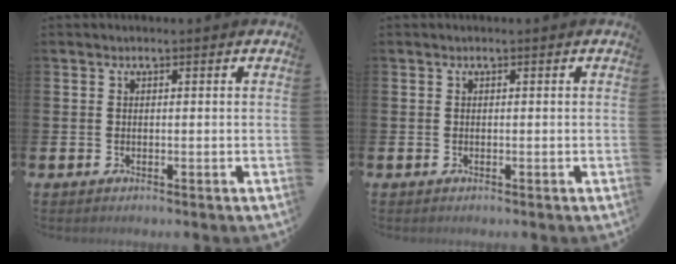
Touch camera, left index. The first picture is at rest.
{"total": 0.0}